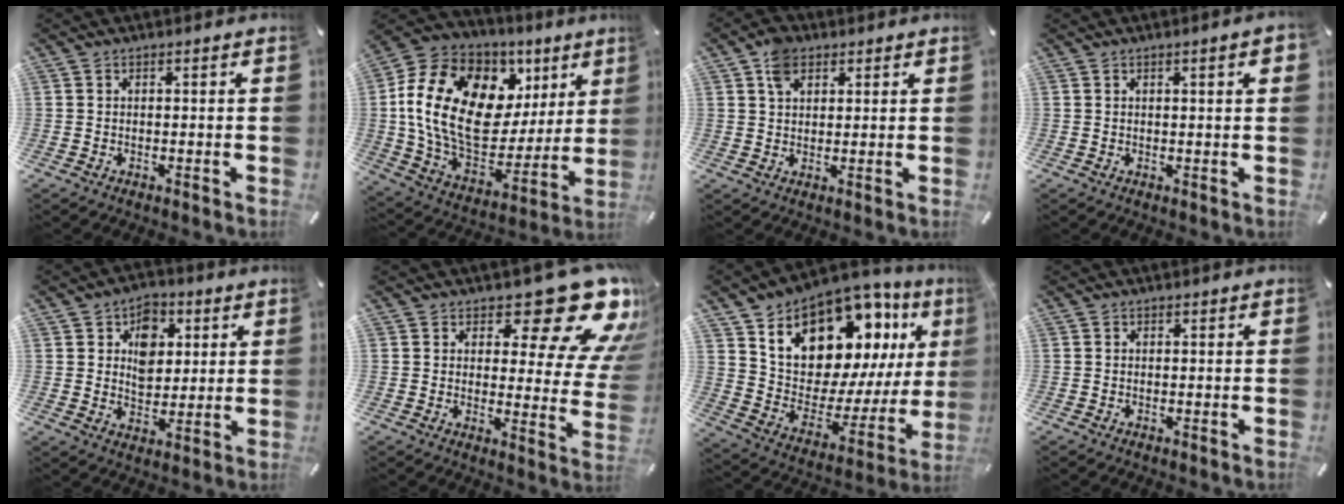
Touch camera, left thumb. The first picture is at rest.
{"total": 20.9, "force": [5.8, 14.7, 13.7], "torque": [-0.247, -0.032, 0.102]}
{"total": 5.4, "force": [2.6, 3.9, 2.7], "torque": [-0.045, 0.001, 0.048]}
{"total": 2.9, "force": [1.0, 0.5, 2.7], "torque": [-0.052, 0.003, 0.015]}
{"total": 8.4, "force": [2.4, 6.8, 4.3], "torque": [-0.052, -0.001, 0.038]}
{"total": 20.2, "force": [12.8, 7.8, 13.5], "torque": [-0.164, -0.093, 0.206]}
{"total": 16.2, "force": [11.1, 9.8, 6.7], "torque": [-0.111, -0.102, 0.198]}
{"total": 0.0}